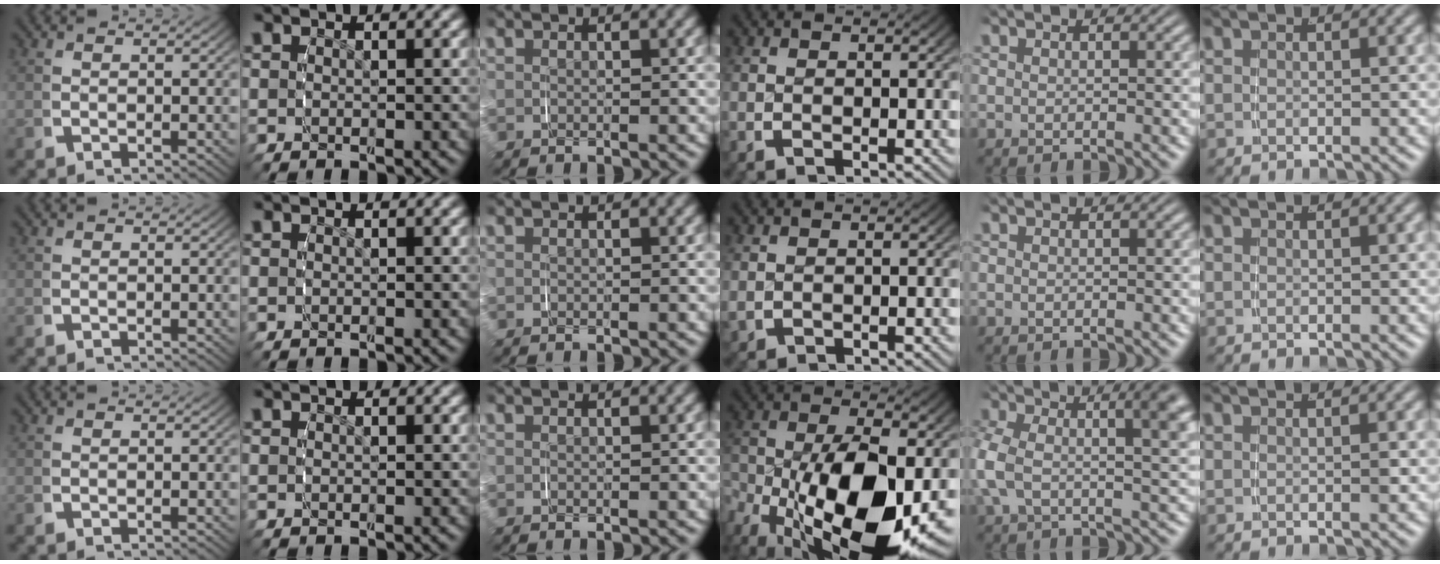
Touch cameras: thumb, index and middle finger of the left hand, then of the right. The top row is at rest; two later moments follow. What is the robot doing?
{"motion": "grasp_and_lifting", "object": "jar lid"}